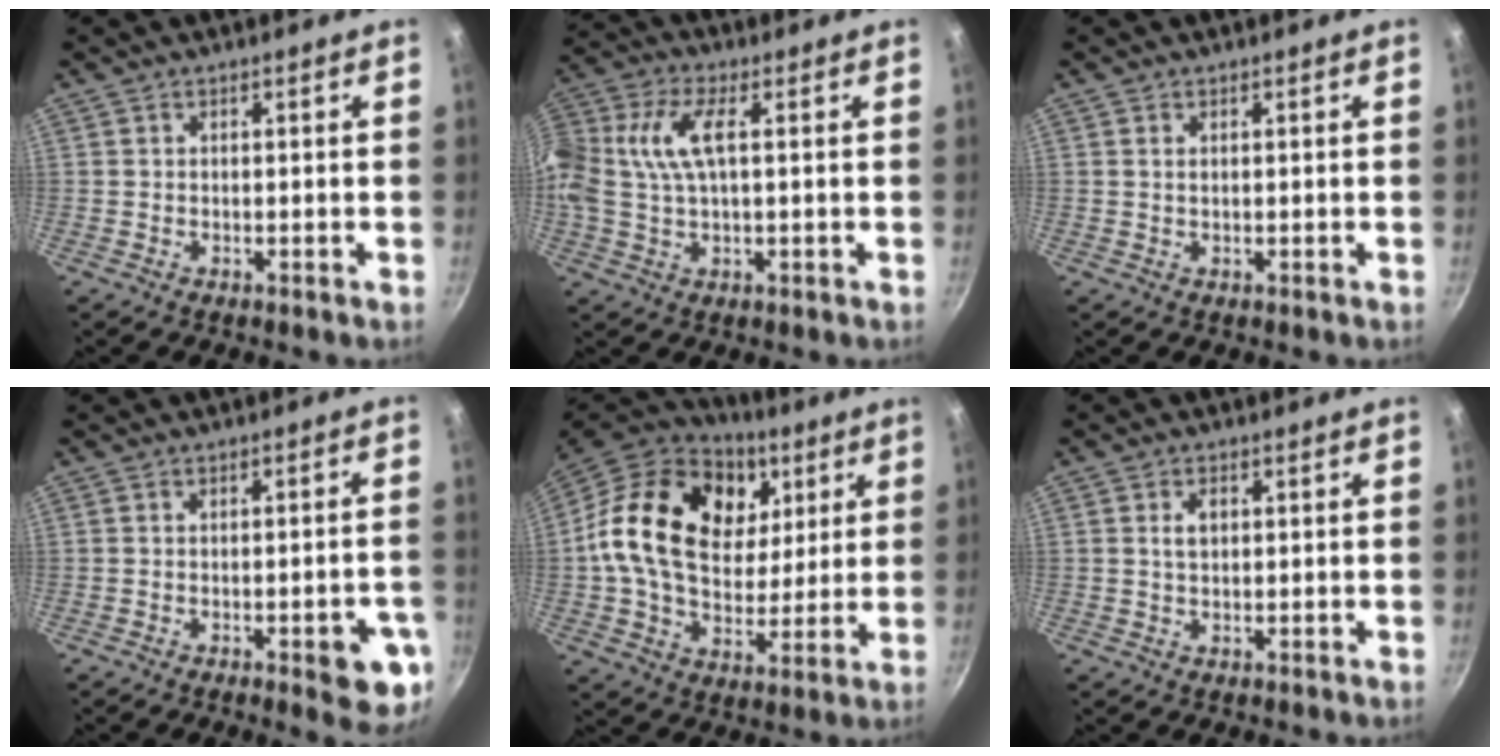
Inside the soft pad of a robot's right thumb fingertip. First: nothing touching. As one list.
[{"total": 13.2, "force": [2.2, 6.7, 11.1], "torque": [-0.244, 0.020, 0.029]}, {"total": 0.9, "force": [0.4, 0.5, 0.7], "torque": [-0.013, 0.001, 0.007]}, {"total": 9.0, "force": [-3.2, 2.9, 7.9], "torque": [-0.073, 0.012, -0.035]}, {"total": 25.6, "force": [7.1, 17.8, 16.9], "torque": [-0.281, -0.003, 0.112]}, {"total": 2.7, "force": [0.5, 1.7, 2.0], "torque": [-0.028, 0.002, 0.010]}]